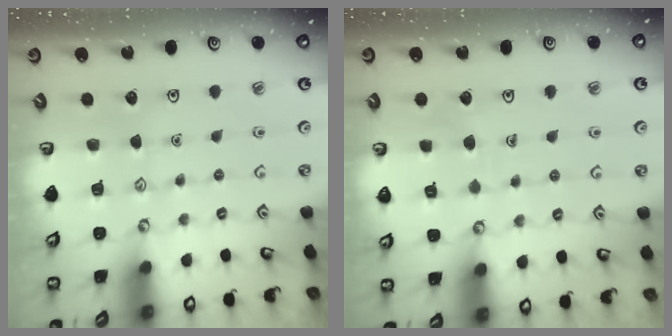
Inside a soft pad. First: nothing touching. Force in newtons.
{"total": 3.5, "press": 3.5, "slide": 0.3}